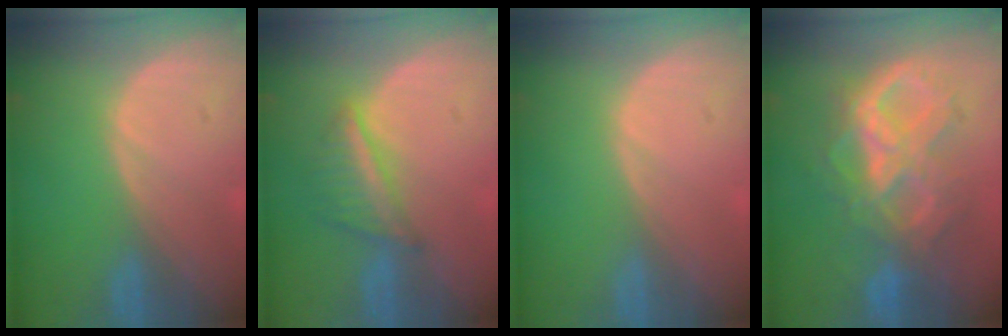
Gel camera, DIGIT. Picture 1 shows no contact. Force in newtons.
{"total": 5.3, "press": 5.3, "slide": 0.4}
{"total": 0.0}
{"total": 10.7, "press": 10.6, "slide": 1.1}